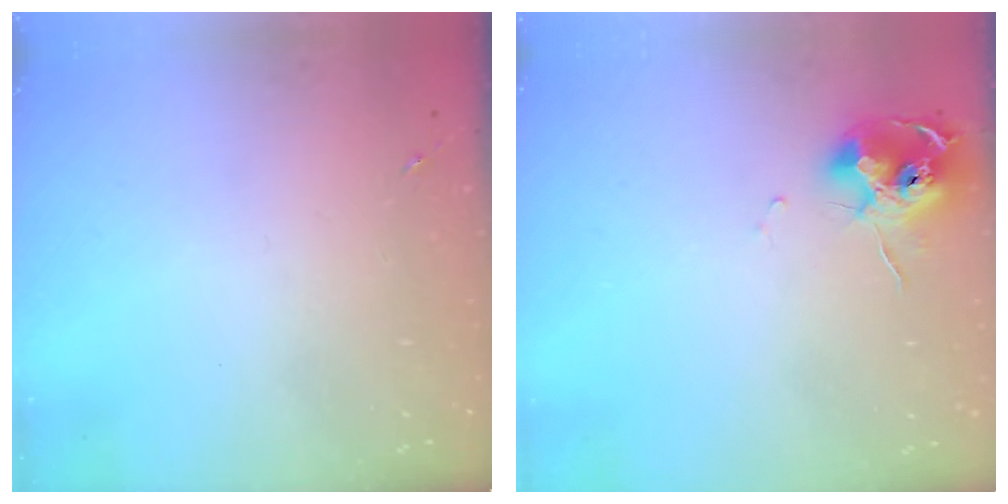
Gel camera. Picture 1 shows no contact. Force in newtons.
{"total": 11.2, "press": 11.1, "slide": 1.1}